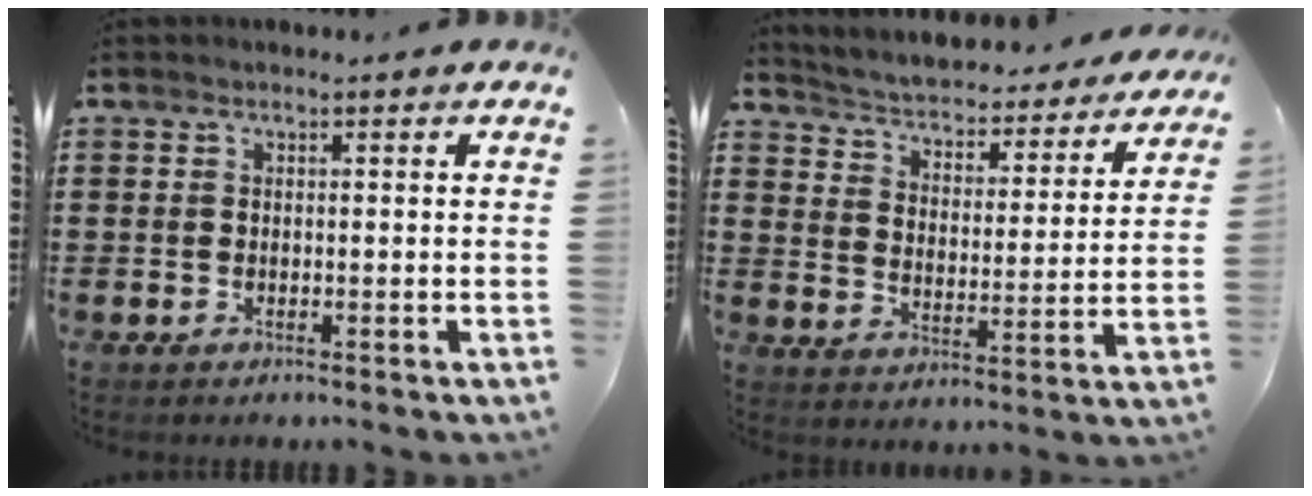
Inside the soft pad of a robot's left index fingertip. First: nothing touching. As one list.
[{"total": 2.7, "force": [2.7, 0.1, 0.2], "torque": [-0.025, -0.033, 0.034]}]